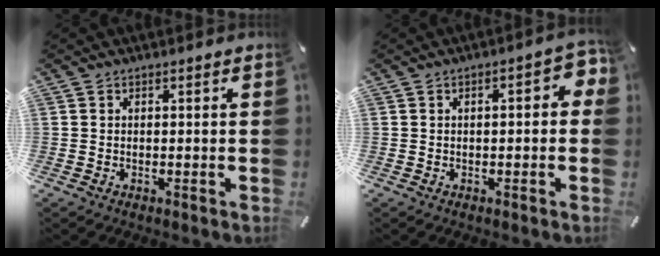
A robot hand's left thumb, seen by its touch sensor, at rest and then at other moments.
{"total": 4.6, "force": [-0.2, 2.1, 4.1], "torque": [-0.059, 0.008, -0.008]}